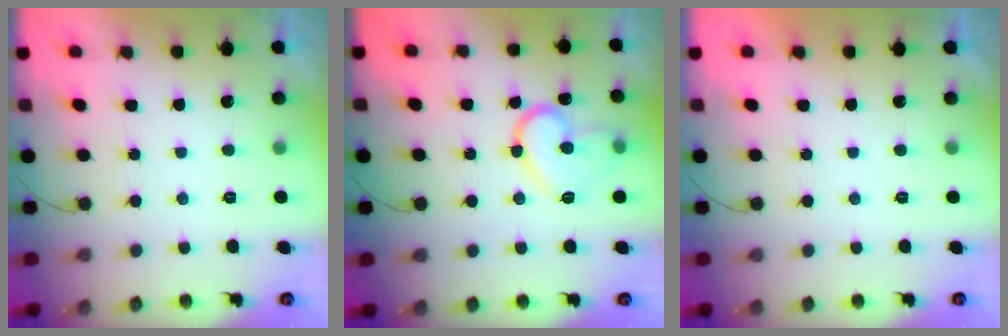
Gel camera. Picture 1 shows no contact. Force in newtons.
{"total": 13.7, "press": 13.6, "slide": 1.4}
{"total": 1.7, "press": 1.7, "slide": 0.1}